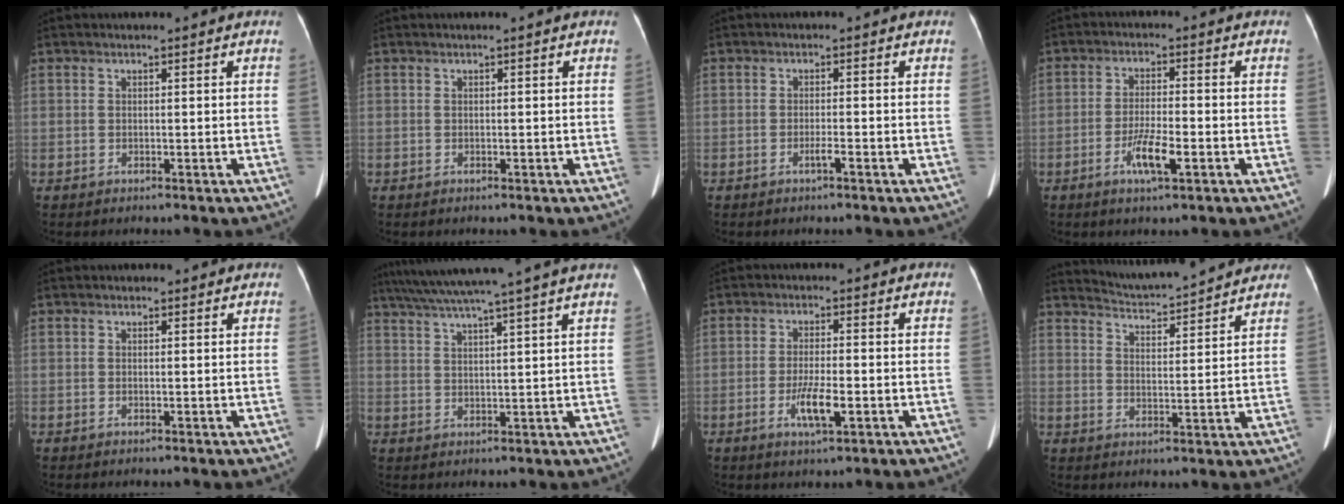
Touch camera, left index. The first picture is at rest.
{"total": 0.0}
{"total": 1.3, "force": [-0.9, -0.1, 1.0], "torque": [-0.020, 0.001, -0.016]}
{"total": 5.4, "force": [-2.4, 0.8, 4.8], "torque": [-0.092, -0.003, -0.044]}
{"total": 0.0}
{"total": 13.5, "force": [11.4, -2.3, 6.9], "torque": [-0.120, 0.009, 0.159]}
{"total": 5.2, "force": [-1.8, 0.9, 4.7], "torque": [-0.091, -0.004, -0.030]}
{"total": 11.5, "force": [11.1, 0.7, 2.9], "torque": [-0.053, 0.016, 0.155]}